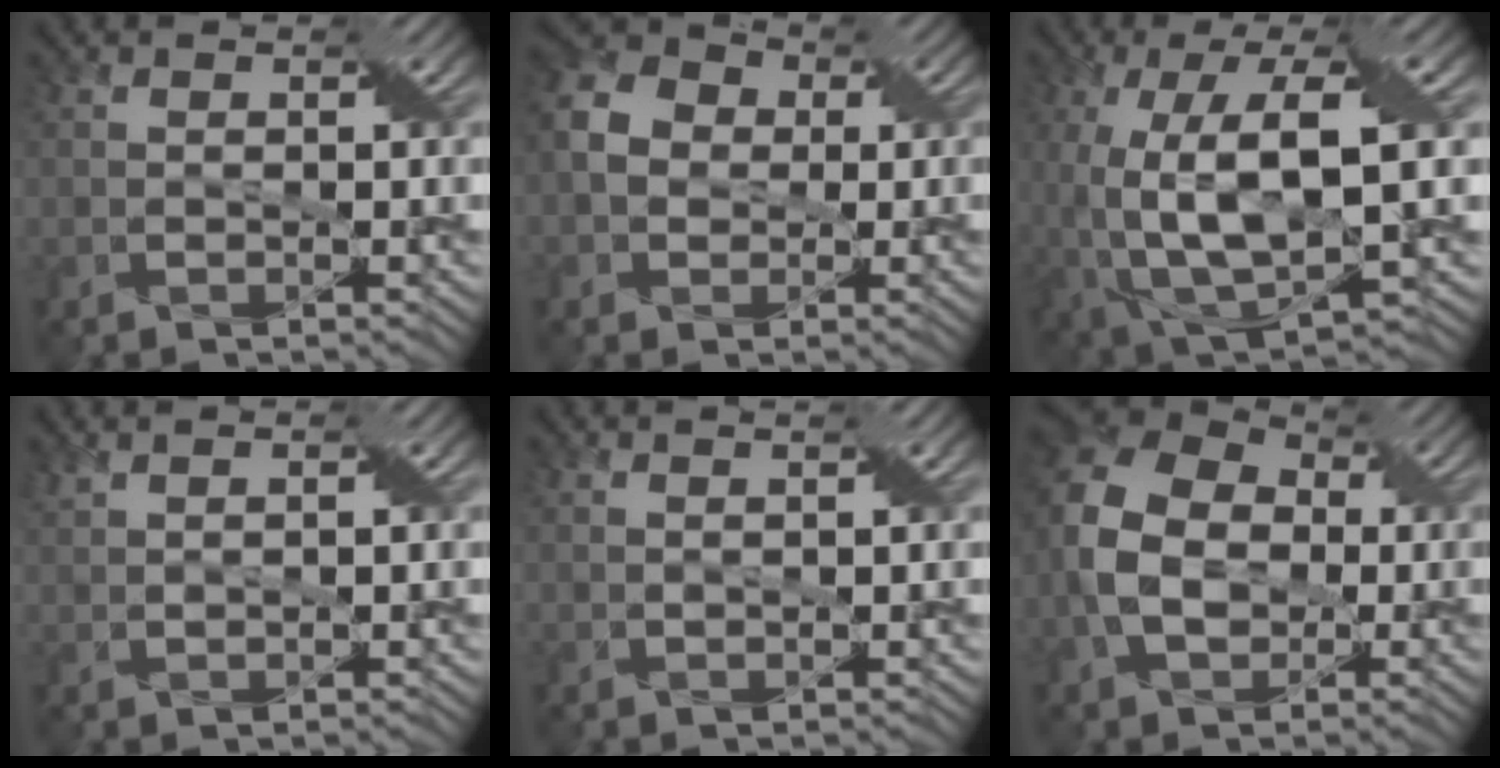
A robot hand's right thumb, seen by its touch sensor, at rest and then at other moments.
{"total": 6.7, "force": [-0.1, 5.7, 3.5], "torque": [-0.092, 0.007, -0.012]}
{"total": 15.0, "force": [-0.6, 6.8, 13.3], "torque": [-0.285, -0.014, 0.001]}
{"total": 2.0, "force": [1.6, 0.3, 1.1], "torque": [-0.026, 0.003, 0.028]}
{"total": 1.9, "force": [1.4, 0.3, 1.1], "torque": [-0.016, -0.003, 0.014]}
{"total": 12.3, "force": [-1.2, 9.1, 8.3], "torque": [-0.219, -0.011, -0.026]}